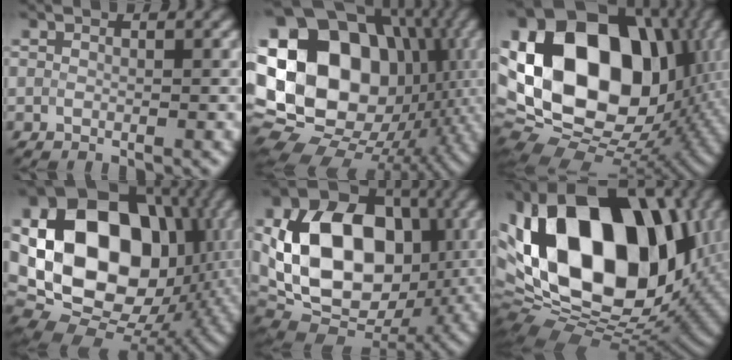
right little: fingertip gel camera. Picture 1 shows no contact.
{"total": 21.4, "force": [1.2, 16.3, 13.9], "torque": [-0.261, 0.015, 0.034]}
{"total": 21.2, "force": [3.3, 15.2, 14.4], "torque": [-0.305, 0.020, 0.071]}
{"total": 19.5, "force": [2.6, 14.6, 12.7], "torque": [-0.253, 0.002, 0.061]}
{"total": 15.1, "force": [1.2, 10.7, 10.6], "torque": [-0.178, 0.007, 0.017]}
{"total": 19.9, "force": [2.4, 13.2, 14.7], "torque": [-0.300, 0.010, 0.049]}